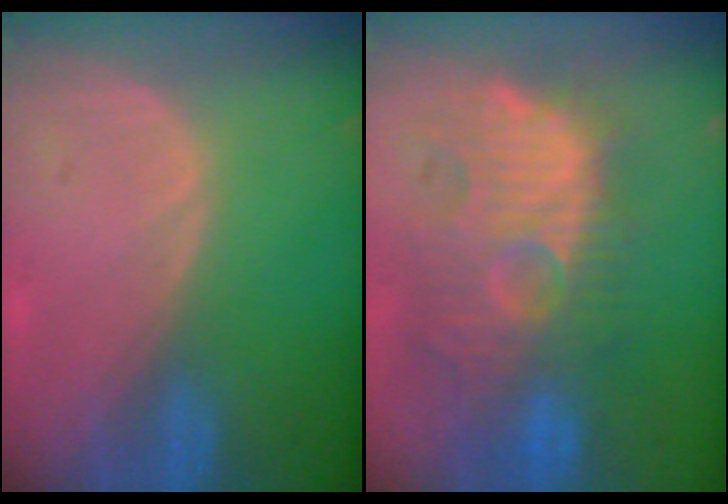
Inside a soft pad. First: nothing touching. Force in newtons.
{"total": 12.4, "press": 12.0, "slide": 3.4}